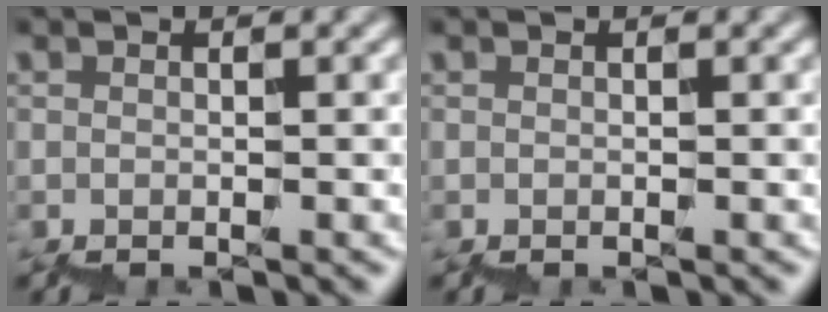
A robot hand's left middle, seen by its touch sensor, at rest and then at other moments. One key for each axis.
{"total": 0.0}